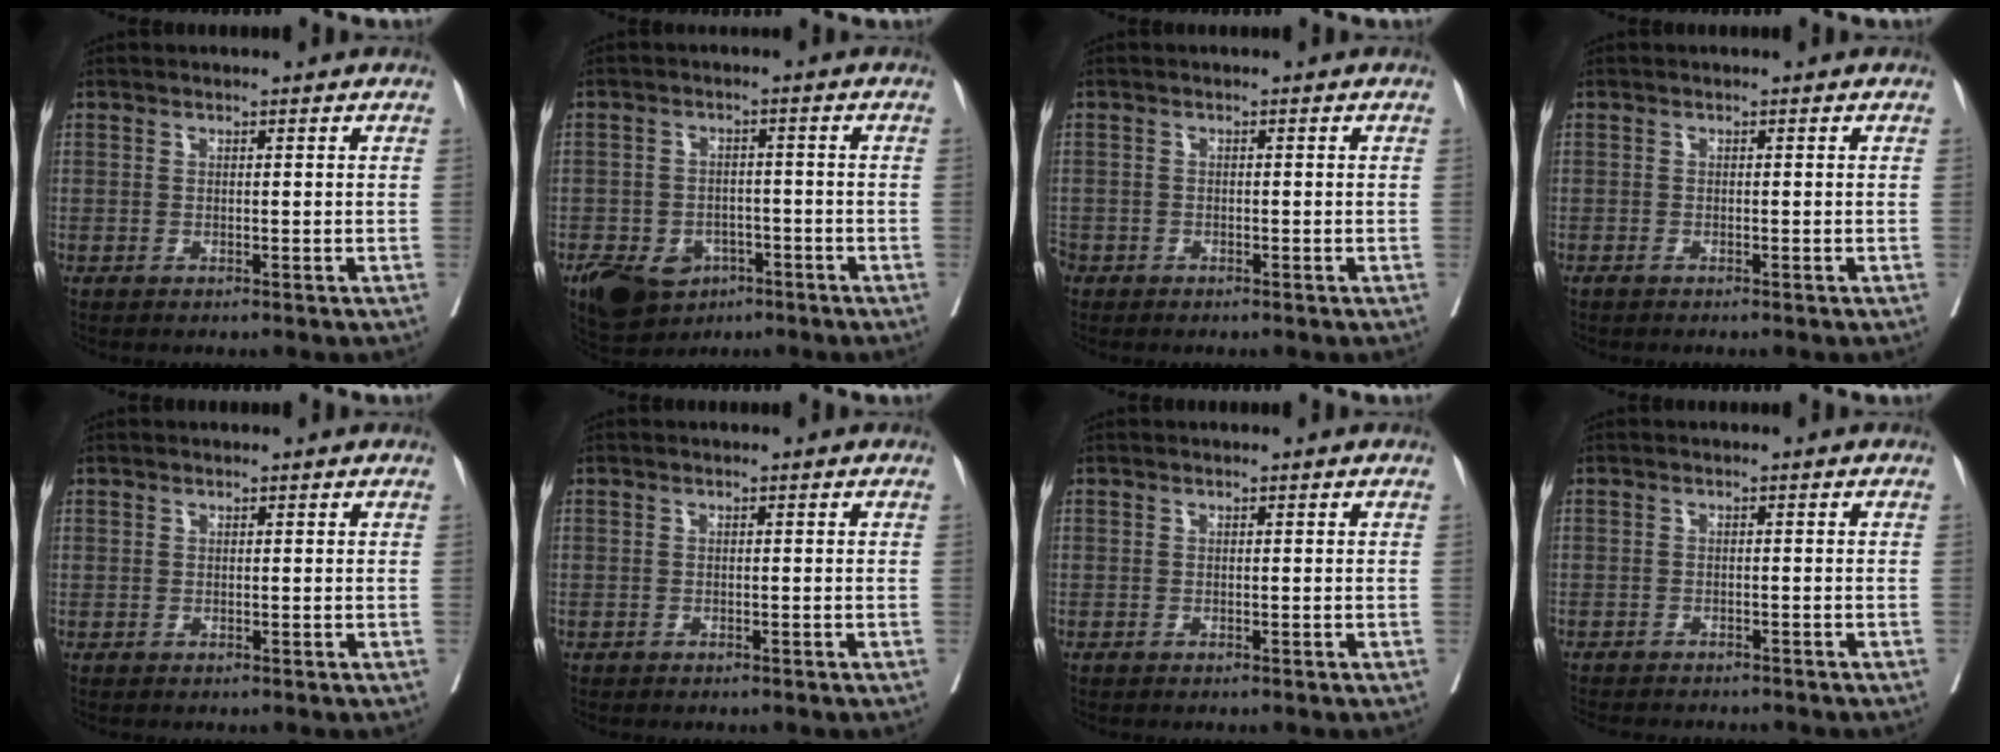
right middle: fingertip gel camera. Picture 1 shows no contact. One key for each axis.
{"total": 10.8, "fx": -5.9, "fy": 7.6, "fz": 4.9, "tx": -0.099, "ty": 0.007, "tz": -0.085}
{"total": 2.8, "fx": -1.8, "fy": 2.0, "fz": 0.8, "tx": -0.025, "ty": -0.002, "tz": -0.038}
{"total": 0.8, "fx": -0.7, "fy": 0.0, "fz": 0.4, "tx": -0.007, "ty": -0.001, "tz": -0.011}
{"total": 0.6, "fx": 0.3, "fy": 0.5, "fz": 0.0, "tx": 0.007, "ty": 0.003, "tz": 0.003}
{"total": 0.0}
{"total": 0.0}
{"total": 8.5, "fx": -7.6, "fy": 2.2, "fz": 3.1, "tx": -0.047, "ty": -0.005, "tz": -0.101}